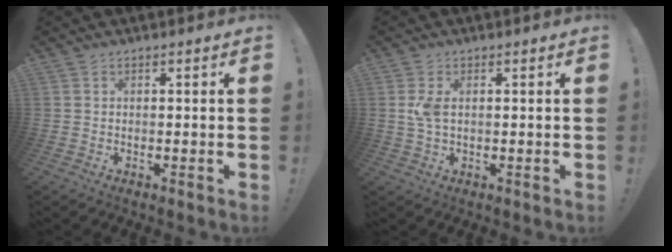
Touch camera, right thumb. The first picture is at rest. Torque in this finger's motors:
{"motor_torque": [-0.82, 0.31, 0.91, -0.20, 0.00]}